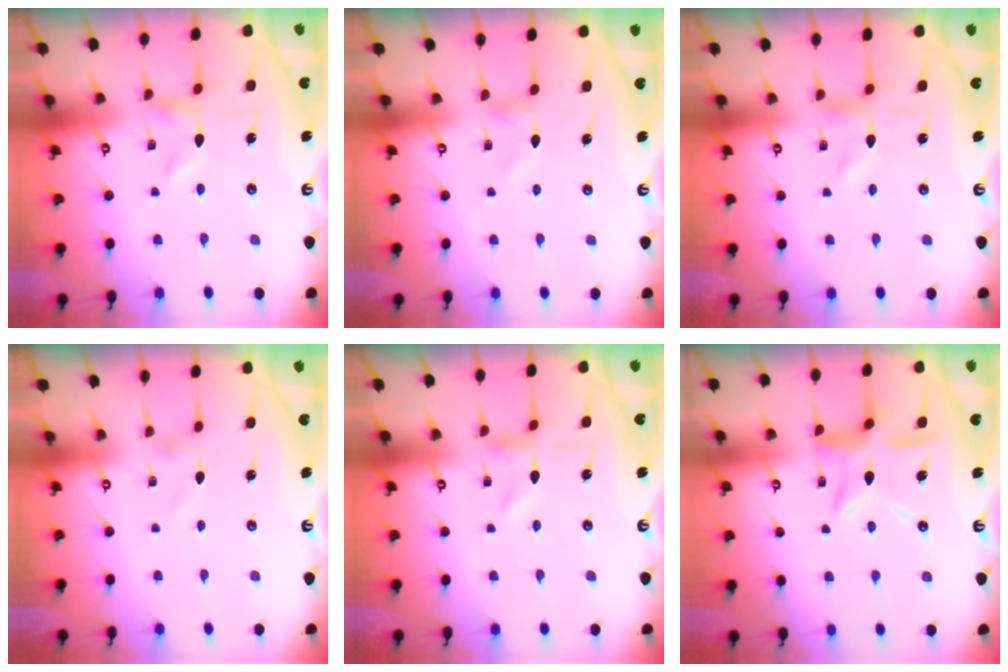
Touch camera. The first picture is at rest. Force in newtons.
{"total": 0.0}
{"total": 0.0}
{"total": 0.7, "press": 0.7, "slide": 0.0}
{"total": 0.0}
{"total": 10.3, "press": 10.2, "slide": 1.0}